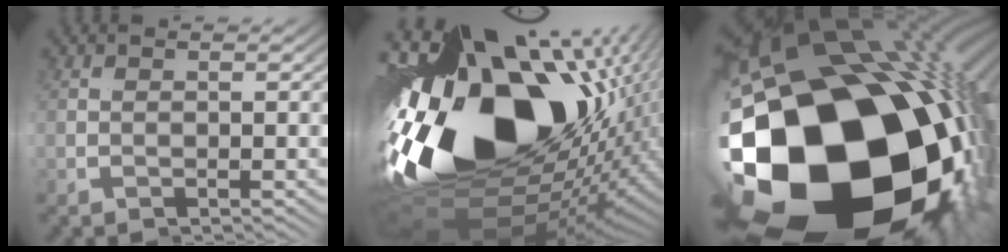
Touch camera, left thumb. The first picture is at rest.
{"total": 27.7, "force": [-4.5, 15.0, 22.9], "torque": [-0.434, -0.043, -0.056]}
{"total": 43.0, "force": [-6.3, 24.6, 34.8], "torque": [-0.554, -0.094, -0.058]}